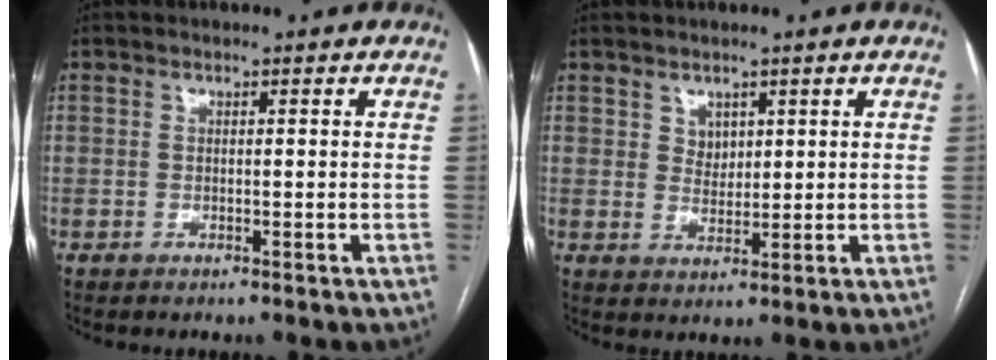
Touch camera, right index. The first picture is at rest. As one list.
[{"total": 2.7, "force": [1.4, 2.1, 1.0], "torque": [-0.017, 0.000, 0.028]}]